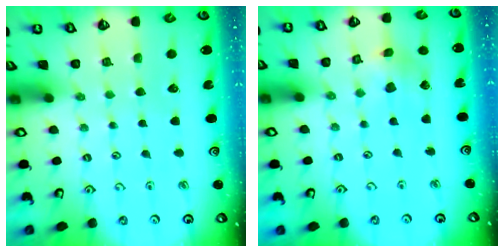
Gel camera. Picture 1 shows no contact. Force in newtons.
{"total": 5.2, "press": 5.2, "slide": 0.5}